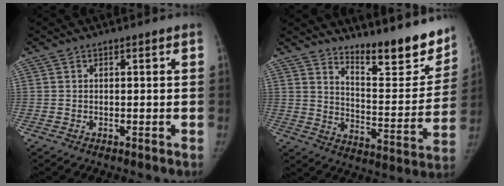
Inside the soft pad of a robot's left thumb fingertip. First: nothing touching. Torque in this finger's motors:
{"motor_torque": [0.01, 0.00, 0.55, -1.41, -0.02]}